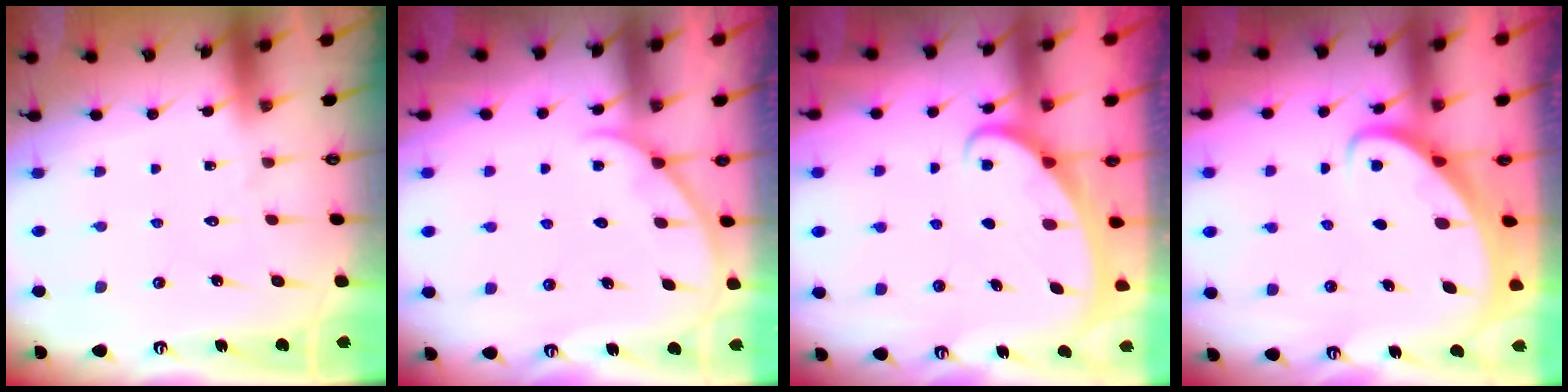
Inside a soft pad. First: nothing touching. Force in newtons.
{"total": 2.8, "press": 2.8, "slide": 0.4}
{"total": 2.3, "press": 2.3, "slide": 0.3}
{"total": 2.6, "press": 2.6, "slide": 0.3}